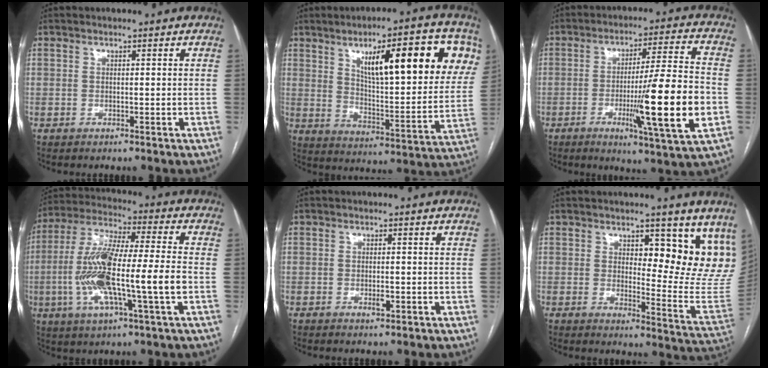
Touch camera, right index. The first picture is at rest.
{"total": 22.9, "force": [9.8, 5.5, 19.9], "torque": [-0.280, 0.018, 0.146]}
{"total": 16.7, "force": [-4.0, -0.3, 16.2], "torque": [-0.255, -0.019, -0.065]}
{"total": 16.9, "force": [-3.0, 1.5, 16.6], "torque": [-0.333, 0.000, -0.057]}
{"total": 1.3, "force": [-0.4, 0.5, 1.2], "torque": [-0.022, -0.001, -0.005]}
{"total": 13.1, "force": [8.9, 4.1, 8.7], "torque": [-0.081, -0.036, 0.095]}